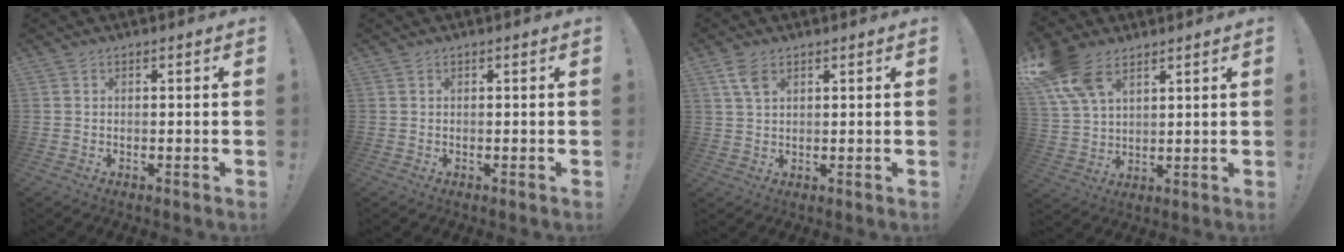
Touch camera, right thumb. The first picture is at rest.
{"total": 0.0}
{"total": 4.8, "force": [2.5, 2.4, 3.3], "torque": [-0.064, -0.004, 0.048]}
{"total": 12.7, "force": [7.5, 7.2, 7.3], "torque": [-0.152, -0.033, 0.147]}